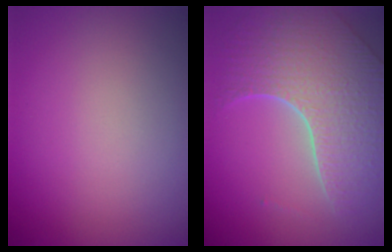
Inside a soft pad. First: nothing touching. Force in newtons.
{"total": 7.7, "press": 5.5, "slide": 5.4}